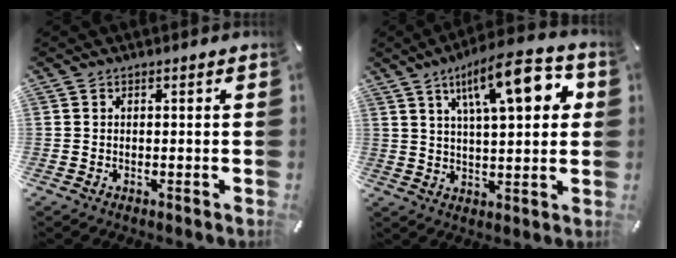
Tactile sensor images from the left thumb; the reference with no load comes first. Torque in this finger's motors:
{"motor_torque": [1.13, 1.15, 1.42, -1.35, 0.28]}